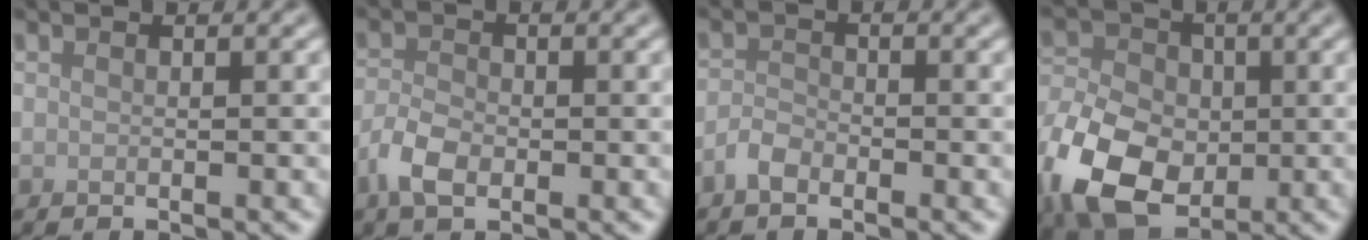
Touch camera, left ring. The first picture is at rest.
{"total": 3.0, "force": [-1.4, 1.7, 2.1], "torque": [-0.043, 0.000, -0.035]}
{"total": 1.6, "force": [-1.1, 0.7, 0.9], "torque": [-0.018, 0.002, -0.027]}
{"total": 10.3, "force": [-3.1, 7.3, 6.5], "torque": [-0.146, -0.018, -0.069]}